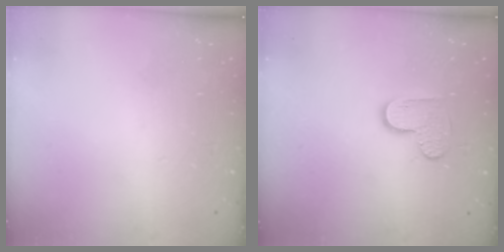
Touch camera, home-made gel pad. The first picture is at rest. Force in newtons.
{"total": 6.3, "press": 6.3, "slide": 0.1}